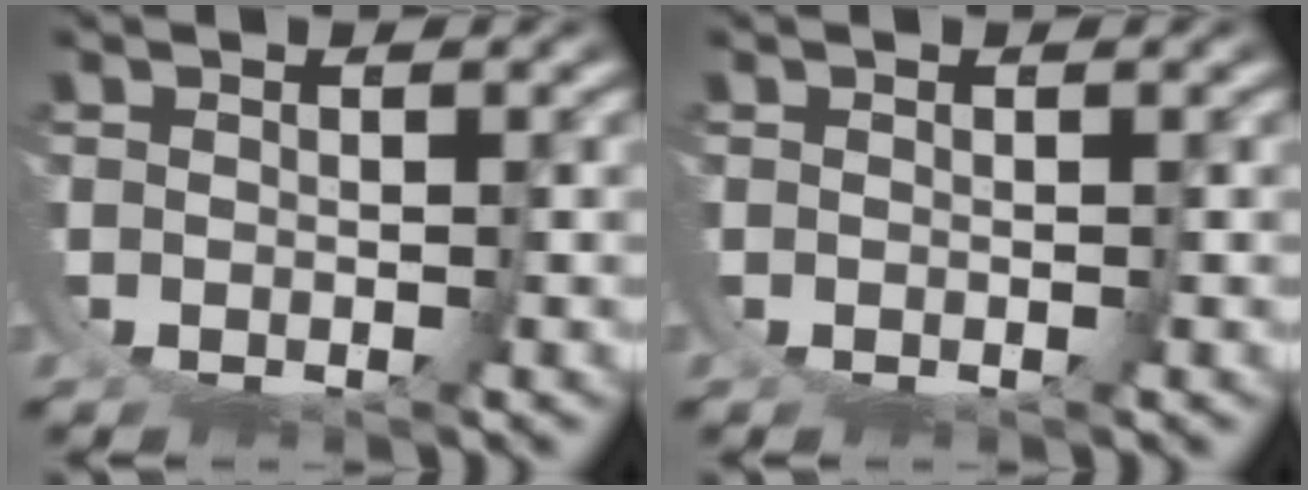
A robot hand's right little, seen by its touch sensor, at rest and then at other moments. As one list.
[{"total": 0.0}]